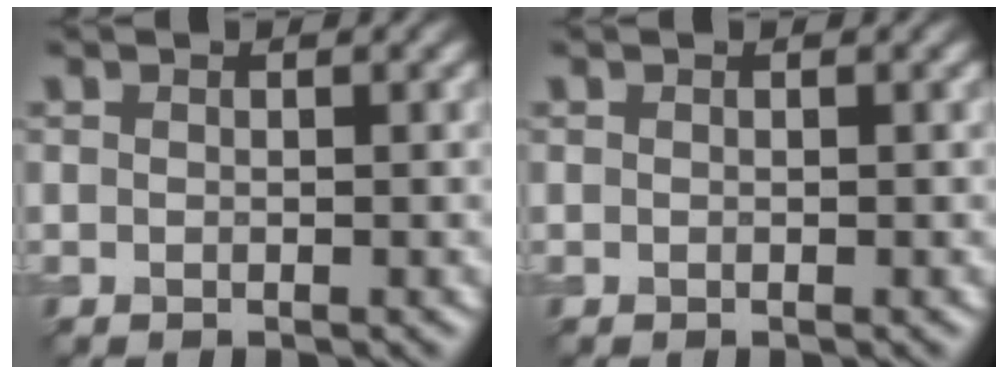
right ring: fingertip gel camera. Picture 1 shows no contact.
{"total": 0.0}